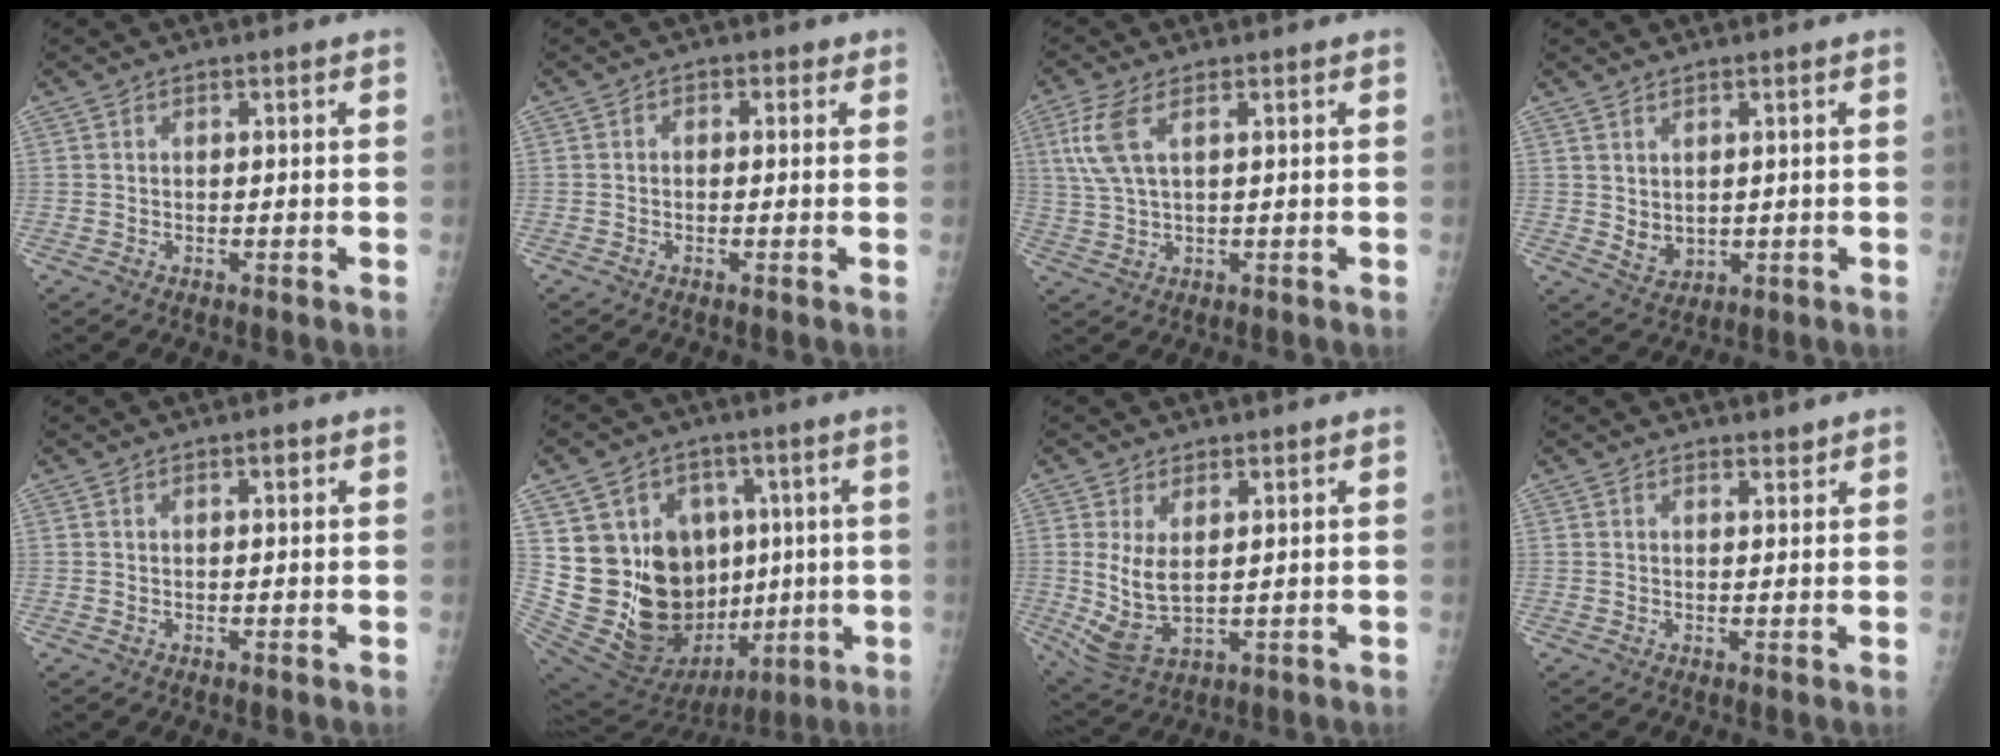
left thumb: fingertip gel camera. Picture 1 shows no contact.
{"total": 1.5, "force": [0.3, 1.2, 0.9], "torque": [0.003, 0.004, -0.005]}
{"total": 6.1, "force": [2.2, 2.2, 5.3], "torque": [-0.143, 0.001, 0.051]}
{"total": 3.5, "force": [1.0, 2.3, 2.4], "torque": [-0.035, -0.016, 0.029]}
{"total": 1.1, "force": [0.5, 0.4, 0.9], "torque": [-0.010, 0.001, 0.007]}
{"total": 26.8, "force": [1.5, 19.7, 18.1], "torque": [-0.292, 0.008, 0.064]}
{"total": 7.4, "force": [1.2, 3.7, 6.4], "torque": [-0.130, -0.016, 0.039]}
{"total": 1.4, "force": [1.3, 0.5, 0.3], "torque": [0.003, -0.010, 0.018]}